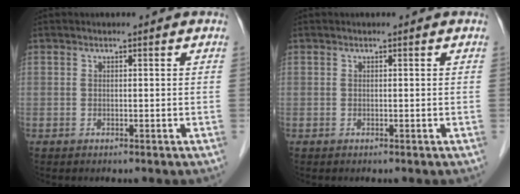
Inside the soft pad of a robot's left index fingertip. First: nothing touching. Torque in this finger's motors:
{"motor_torque": [0.00, 0.00, 0.00, 0.00]}